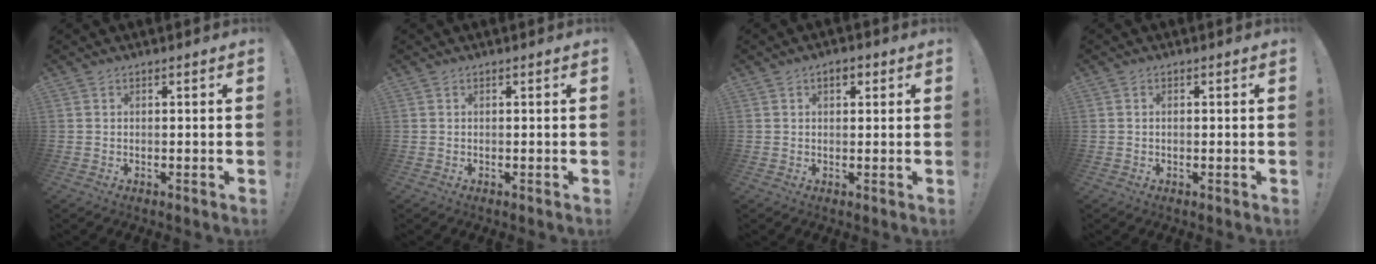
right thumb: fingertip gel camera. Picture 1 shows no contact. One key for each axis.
{"total": 0.0}
{"total": 2.7, "fx": 1.0, "fy": 1.5, "fz": 2.0, "tx": -0.025, "ty": 0.001, "tz": 0.014}
{"total": 0.6, "fx": -0.1, "fy": 0.4, "fz": 0.4, "tx": -0.017, "ty": 0.004, "tz": -0.001}